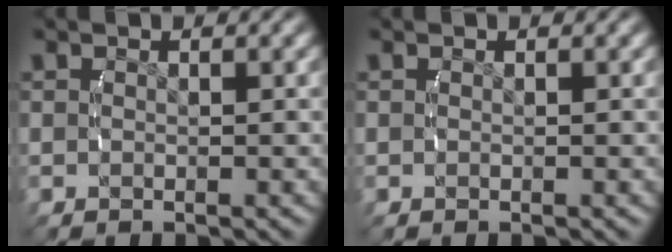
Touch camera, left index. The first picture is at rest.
{"total": 0.0}